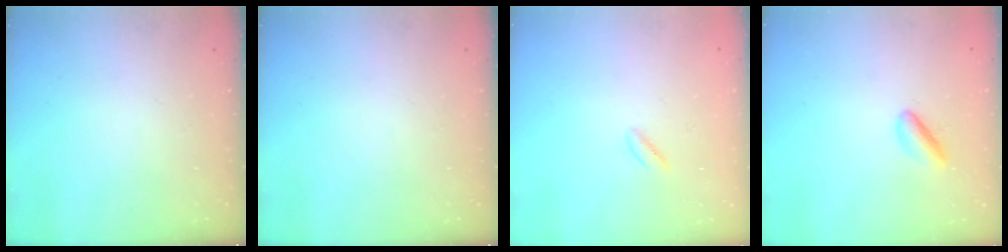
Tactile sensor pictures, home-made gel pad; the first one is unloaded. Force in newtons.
{"total": 0.0}
{"total": 0.8, "press": 0.4, "slide": 0.7}
{"total": 2.9, "press": 2.9, "slide": 0.4}